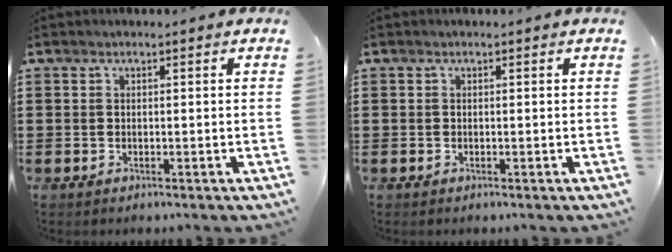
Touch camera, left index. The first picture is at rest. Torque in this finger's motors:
{"motor_torque": [-0.02, -0.01, 0.00, 0.00]}